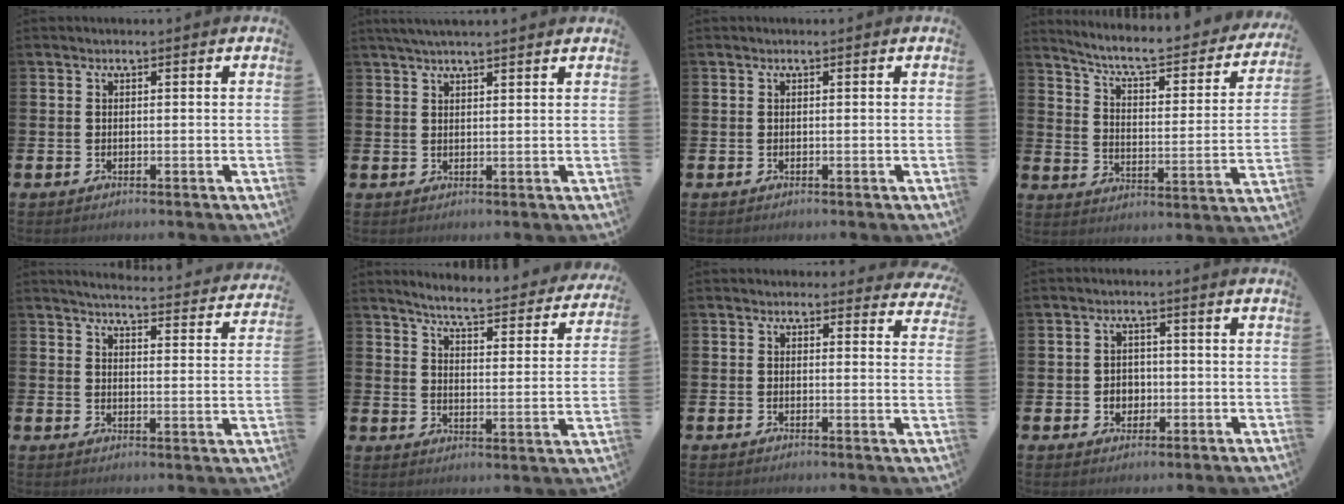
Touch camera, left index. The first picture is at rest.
{"total": 2.8, "force": [2.6, 0.1, 1.2], "torque": [-0.027, -0.002, 0.047]}
{"total": 0.0}
{"total": 6.4, "force": [5.6, 1.4, 2.9], "torque": [-0.078, -0.045, 0.087]}
{"total": 4.1, "force": [4.0, 0.1, 0.7], "torque": [-0.018, -0.041, 0.065]}
{"total": 5.3, "force": [5.0, 0.1, 1.7], "torque": [-0.050, -0.047, 0.079]}
{"total": 1.7, "force": [1.6, 0.7, -0.1], "torque": [0.007, -0.006, 0.025]}
{"total": 2.6, "force": [-0.3, 2.4, 0.9], "torque": [-0.016, 0.004, -0.013]}